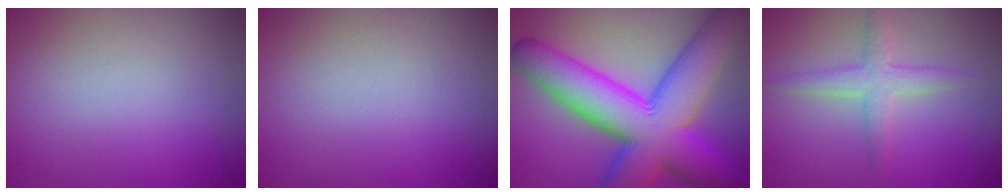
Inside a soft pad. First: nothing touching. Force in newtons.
{"total": 0.0}
{"total": 14.1, "press": 14.1, "slide": 0.4}
{"total": 2.9, "press": 2.9, "slide": 0.1}